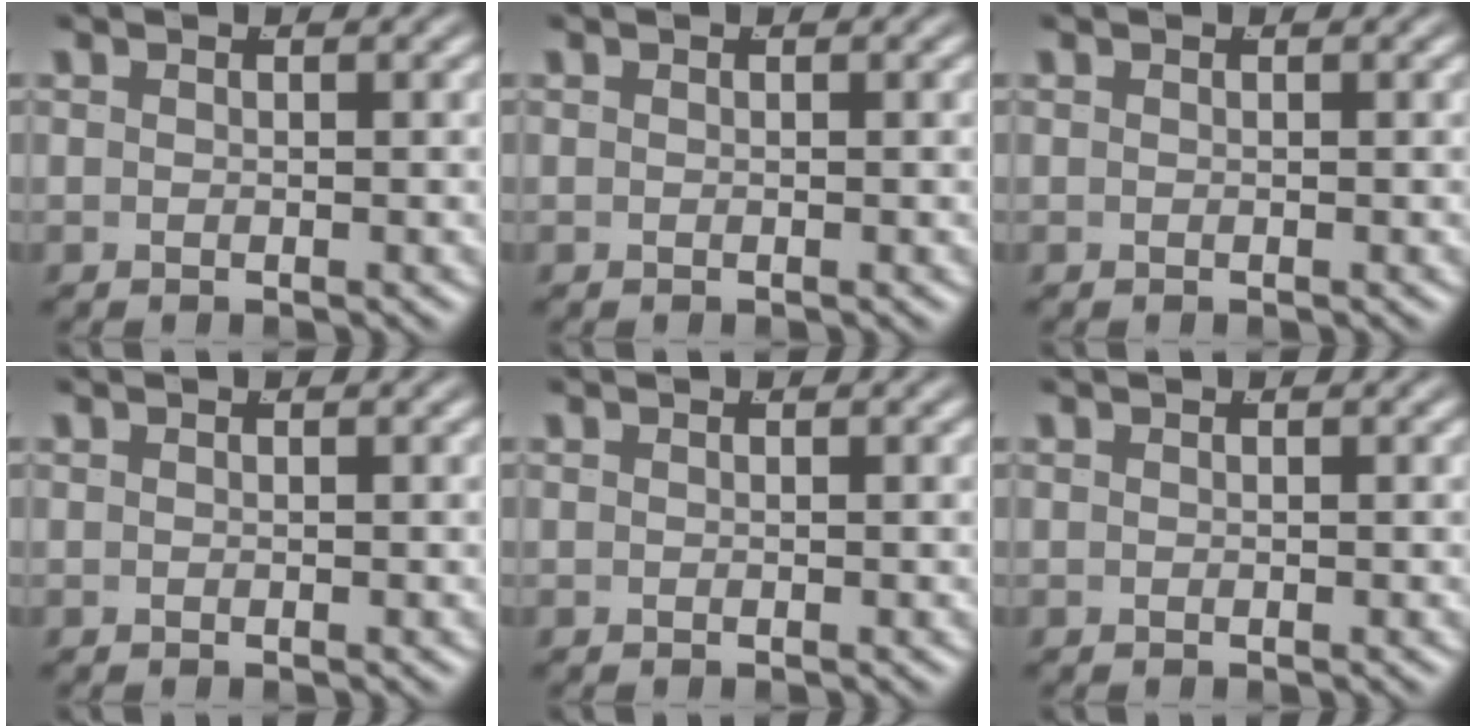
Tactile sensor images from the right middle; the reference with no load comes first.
{"total": 0.0}
{"total": 0.0}
{"total": 0.0}
{"total": 0.0}
{"total": 0.0}